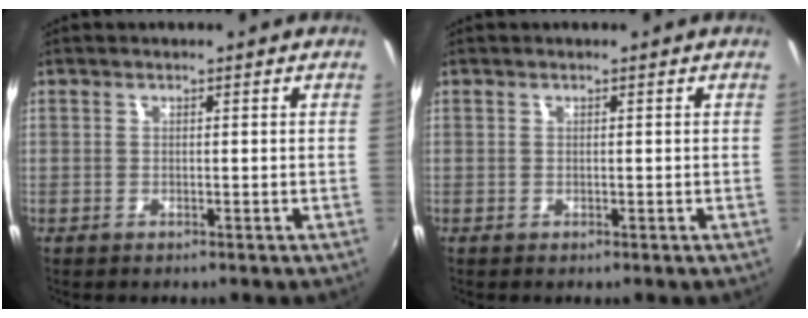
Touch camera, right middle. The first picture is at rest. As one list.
[{"total": 0.0}]